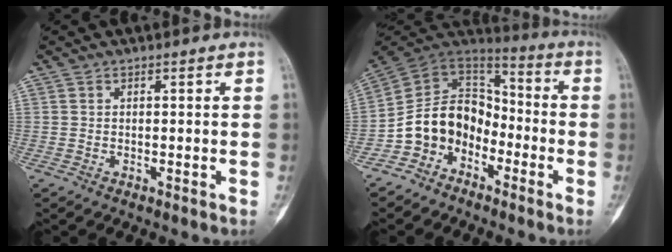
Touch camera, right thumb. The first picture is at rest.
{"total": 13.0, "force": [-5.7, 10.0, 6.0], "torque": [-0.078, 0.087, -0.120]}